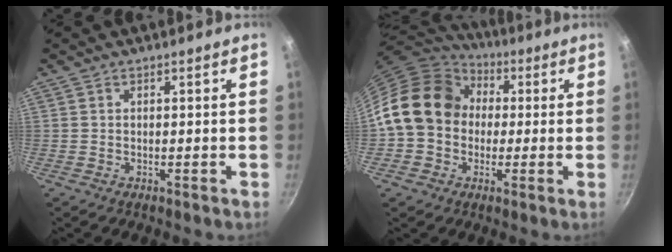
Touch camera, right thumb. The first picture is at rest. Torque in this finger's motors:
{"motor_torque": [1.85, 3.16, 1.05, -0.95, 0.20]}